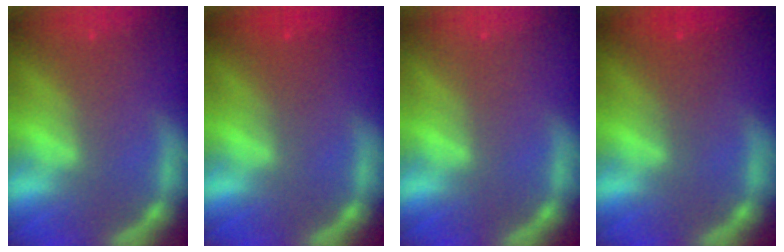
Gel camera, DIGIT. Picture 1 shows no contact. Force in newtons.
{"total": 1.4}
{"total": 0.0}
{"total": 2.0}